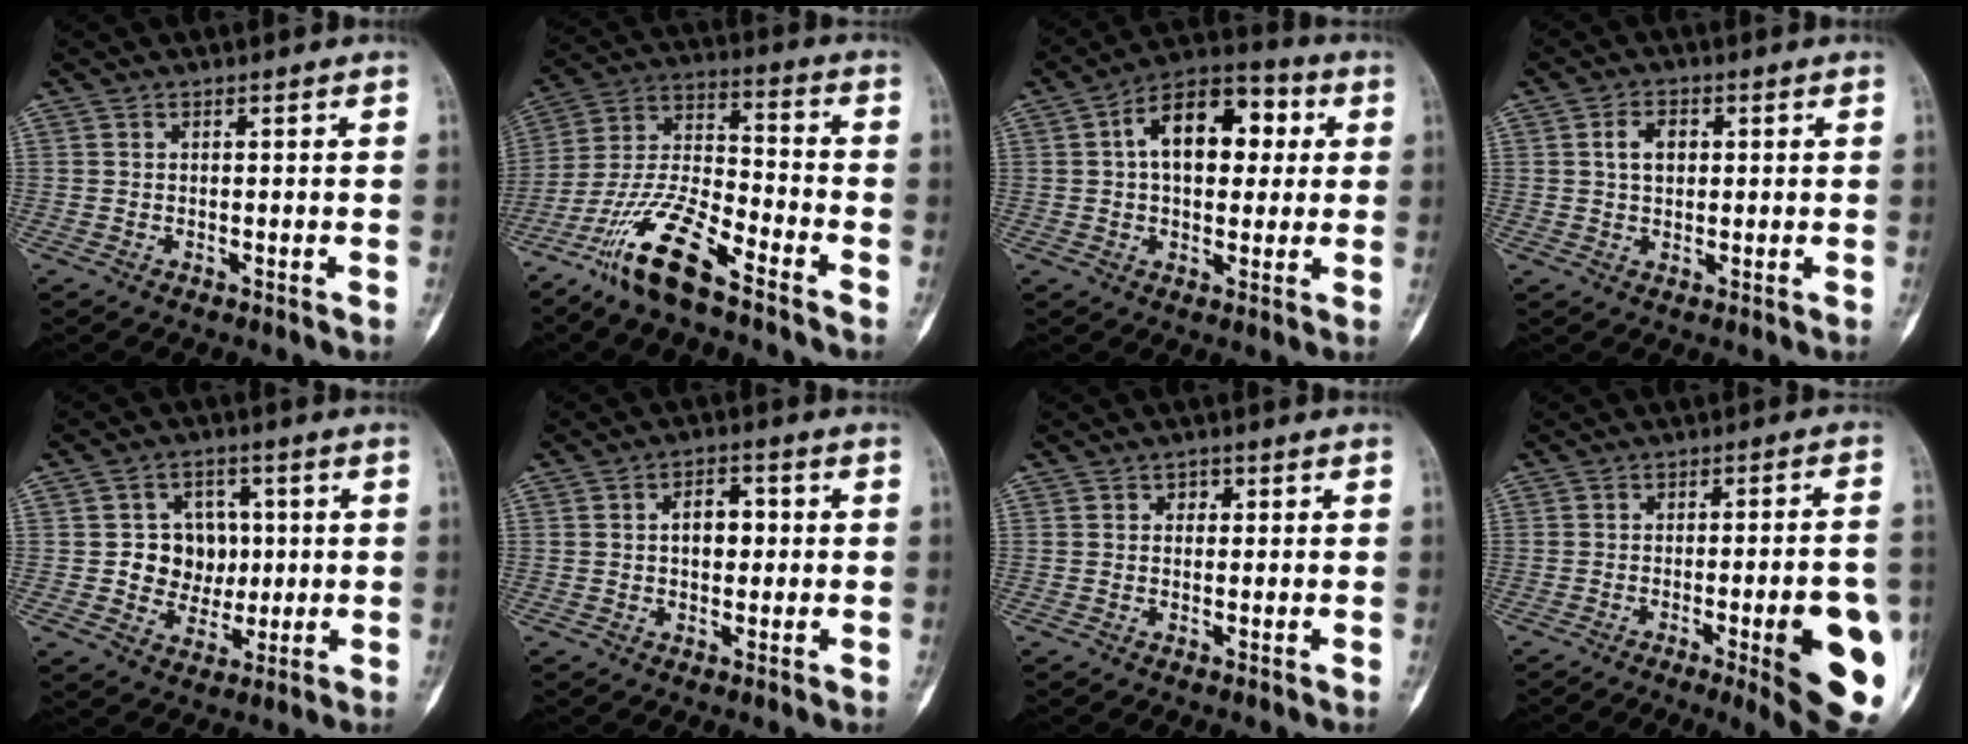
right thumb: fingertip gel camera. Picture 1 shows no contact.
{"total": 14.5, "force": [-9.9, 3.8, 9.8], "torque": [-0.203, 0.063, -0.193]}
{"total": 15.1, "force": [3.0, 9.1, 11.7], "torque": [-0.149, 0.025, 0.038]}
{"total": 4.4, "force": [0.9, 3.0, 3.0], "torque": [-0.043, 0.005, 0.015]}
{"total": 9.0, "force": [0.7, 8.0, 3.9], "torque": [-0.009, 0.008, 0.015]}
{"total": 5.5, "force": [0.5, 3.6, 4.2], "torque": [-0.050, 0.012, 0.002]}
{"total": 1.6, "force": [0.4, 1.4, 0.7], "torque": [0.003, 0.003, 0.001]}
{"total": 16.4, "force": [-4.7, 2.9, 15.4], "torque": [-0.153, 0.009, -0.049]}